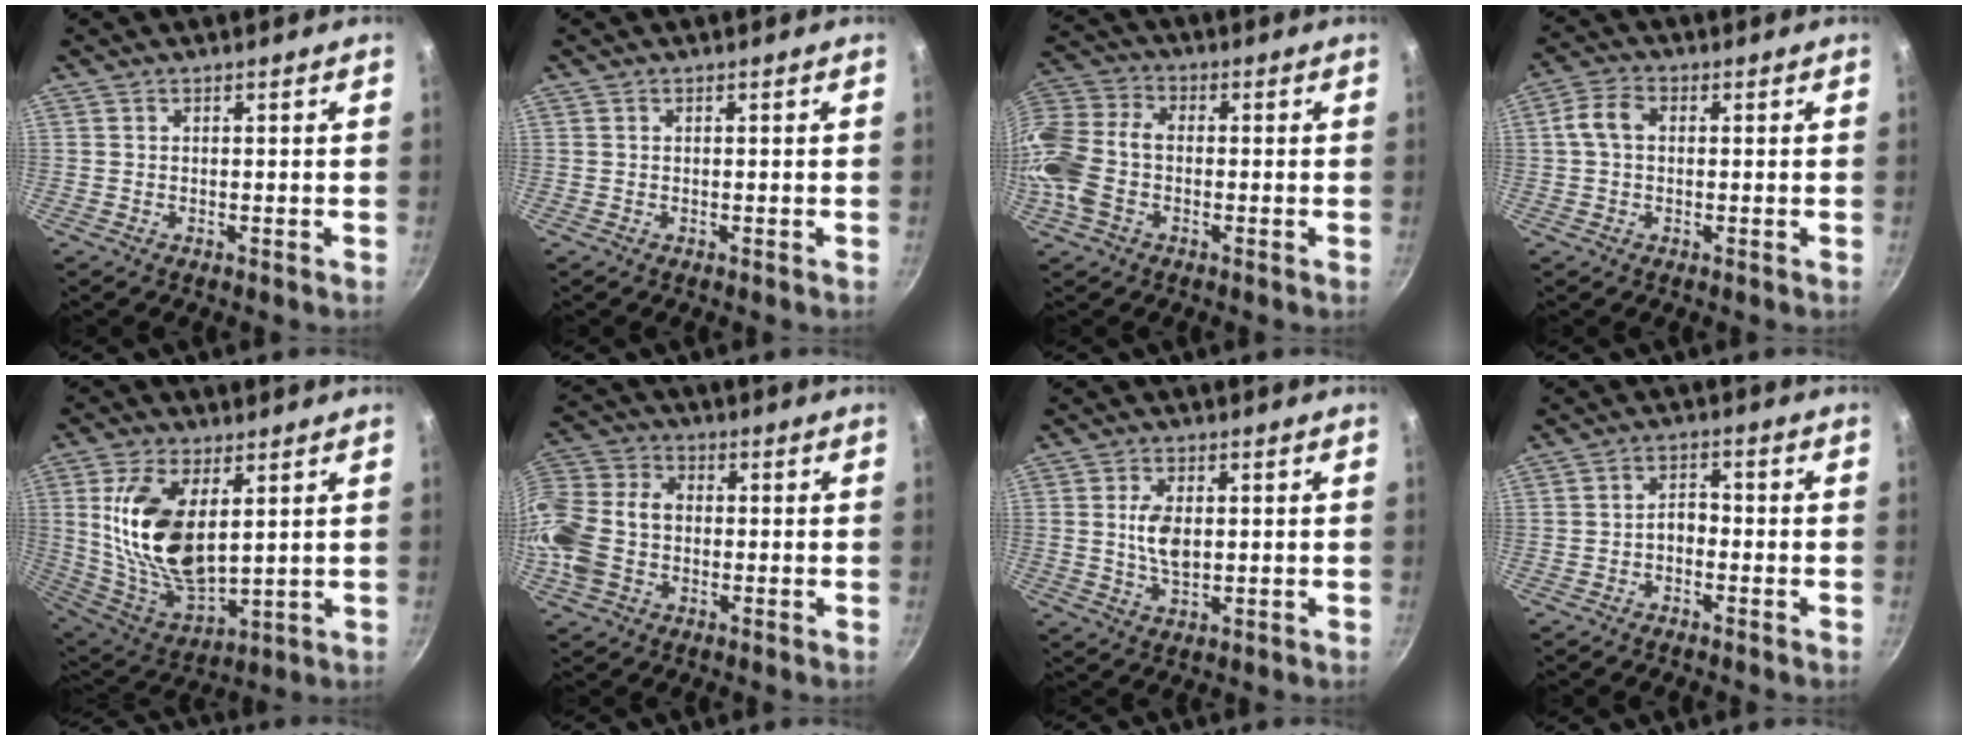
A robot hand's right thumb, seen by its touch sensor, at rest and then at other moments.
{"total": 0.0}
{"total": 14.4, "force": [-2.1, 9.8, 10.4], "torque": [-0.254, 0.026, -0.044]}
{"total": 4.9, "force": [0.5, 3.4, 3.5], "torque": [-0.071, 0.016, 0.004]}
{"total": 18.2, "force": [4.0, 9.2, 15.1], "torque": [-0.281, -0.023, 0.091]}
{"total": 15.6, "force": [-1.6, 11.3, 10.6], "torque": [-0.245, 0.028, -0.032]}
{"total": 6.0, "force": [0.5, 3.4, 5.0], "torque": [-0.090, -0.005, 0.012]}
{"total": 3.2, "force": [-1.2, 2.1, 2.1], "torque": [-0.022, 0.020, -0.029]}